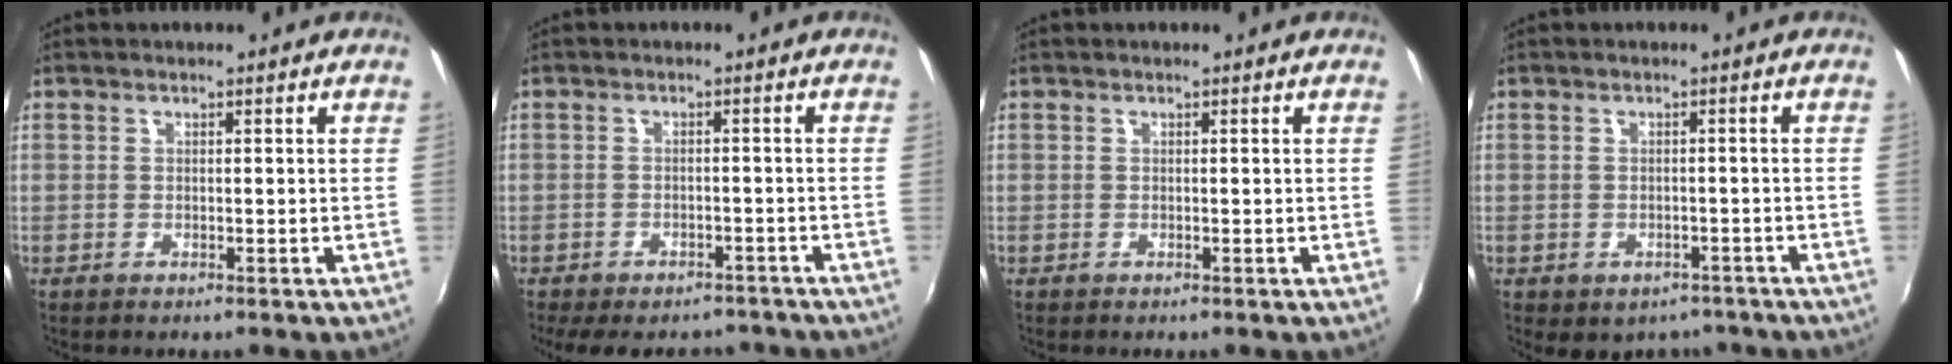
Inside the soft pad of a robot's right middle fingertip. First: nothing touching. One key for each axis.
{"total": 12.1, "fx": -9.9, "fy": 4.9, "fz": 4.9, "tx": -0.109, "ty": -0.014, "tz": -0.131}
{"total": 0.0}
{"total": 6.5, "fx": -4.3, "fy": 4.2, "fz": 2.4, "tx": -0.049, "ty": -0.013, "tz": -0.044}